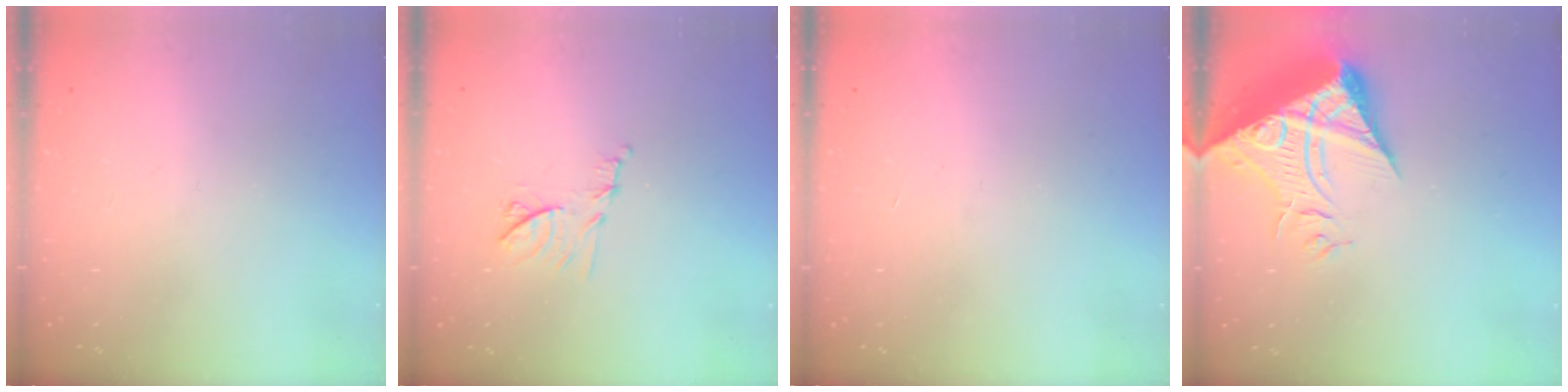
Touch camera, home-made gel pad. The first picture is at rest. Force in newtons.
{"total": 9.4, "press": 9.4, "slide": 0.1}
{"total": 1.7, "press": 1.7, "slide": 0.1}
{"total": 19.4, "press": 19.3, "slide": 2.1}